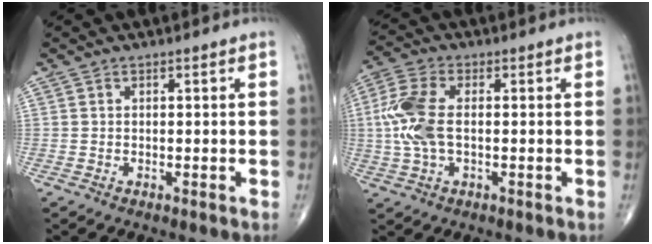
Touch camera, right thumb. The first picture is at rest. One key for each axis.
{"total": 9.5, "fx": 0.1, "fy": 4.9, "fz": 8.1, "tx": -0.203, "ty": 0.014, "tz": 0.001}